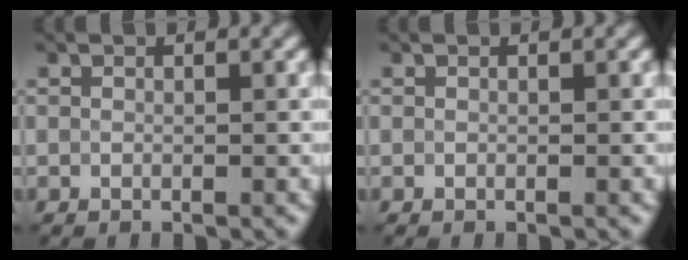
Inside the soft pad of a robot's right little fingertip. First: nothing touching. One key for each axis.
{"total": 0.0}